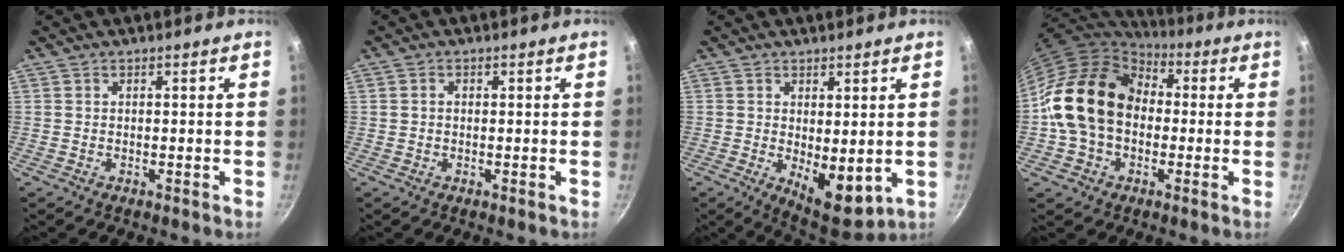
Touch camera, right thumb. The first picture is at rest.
{"total": 0.9, "force": [0.0, 0.7, 0.5], "torque": [-0.009, 0.005, 0.000]}
{"total": 8.9, "force": [-0.1, 4.3, 7.8], "torque": [-0.090, -0.024, 0.013]}
{"total": 17.9, "force": [0.0, 13.8, 11.4], "torque": [-0.182, 0.042, -0.008]}